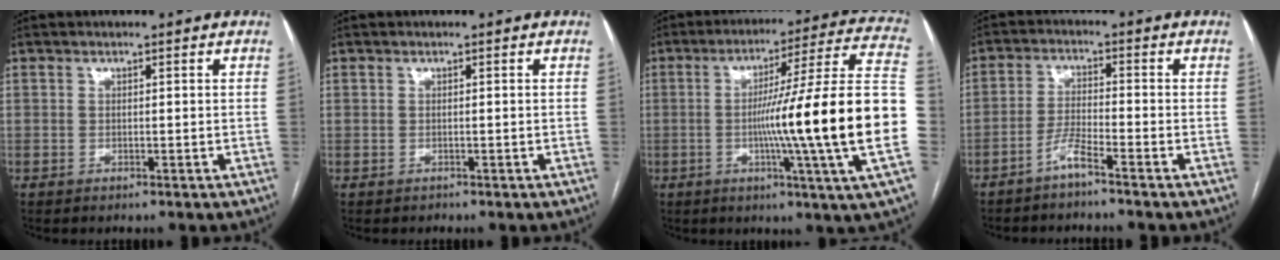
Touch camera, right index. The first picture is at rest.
{"total": 0.5, "force": [-0.3, 0.4, -0.1], "torque": [0.001, 0.004, -0.006]}
{"total": 23.5, "force": [-3.9, -2.4, 23.0], "torque": [-0.285, 0.002, -0.081]}
{"total": 3.7, "force": [-2.9, -0.3, 2.2], "torque": [-0.050, -0.003, -0.061]}